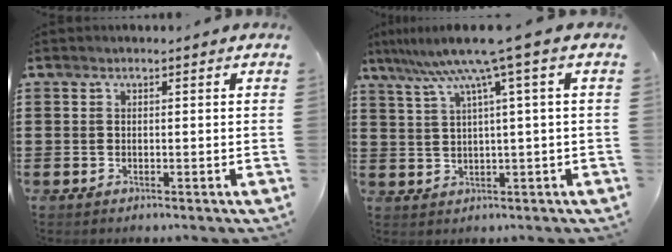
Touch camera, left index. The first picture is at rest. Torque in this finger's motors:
{"motor_torque": [1.07, -1.07, 0.83, 0.21]}